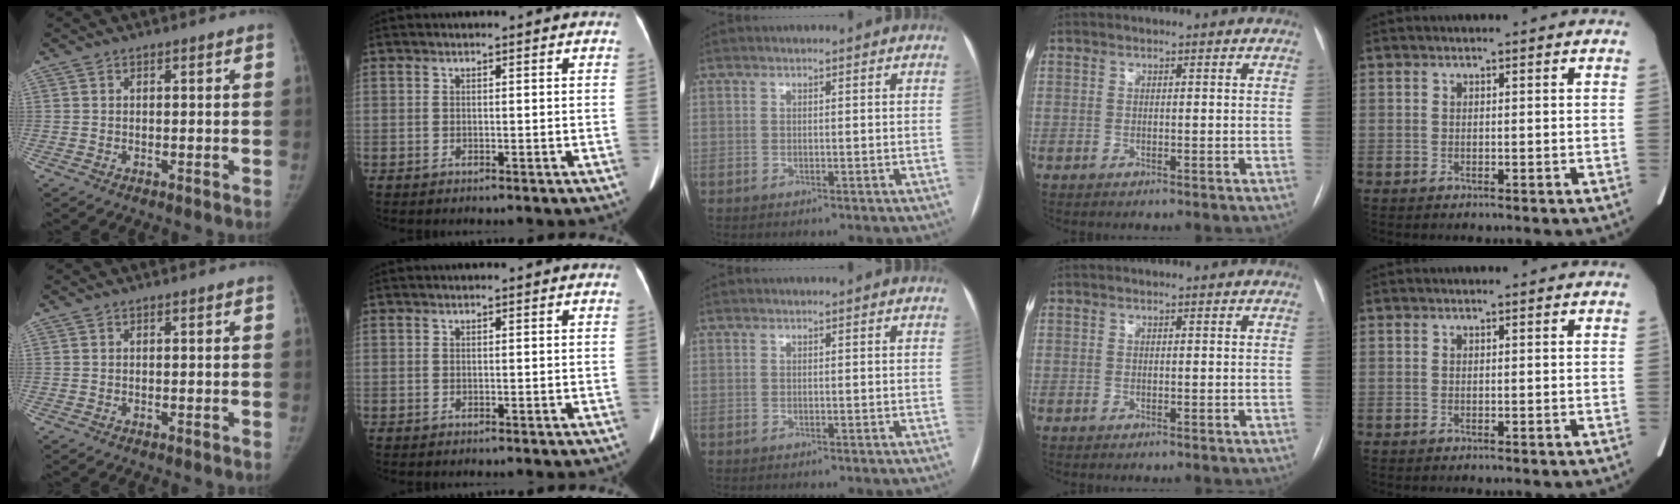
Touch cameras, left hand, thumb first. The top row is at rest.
{}